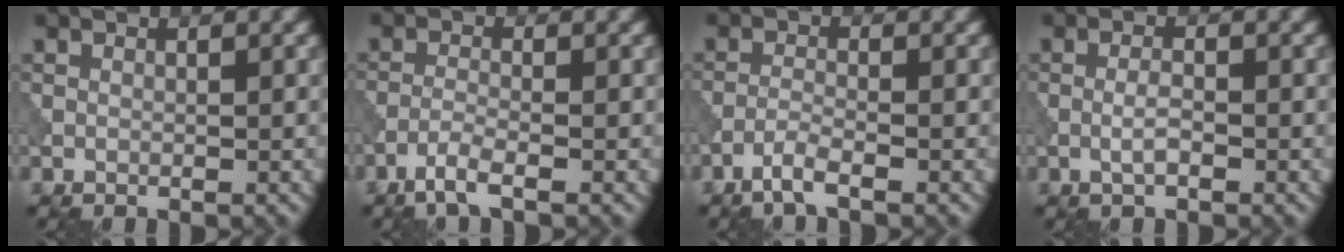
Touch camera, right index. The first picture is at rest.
{"total": 2.3, "force": [-1.6, 0.3, 1.6], "torque": [-0.031, 0.002, -0.042]}
{"total": 2.0, "force": [-1.4, 0.2, 1.4], "torque": [-0.025, 0.004, -0.038]}
{"total": 1.5, "force": [-0.6, 0.4, 1.4], "torque": [-0.030, 0.002, -0.015]}